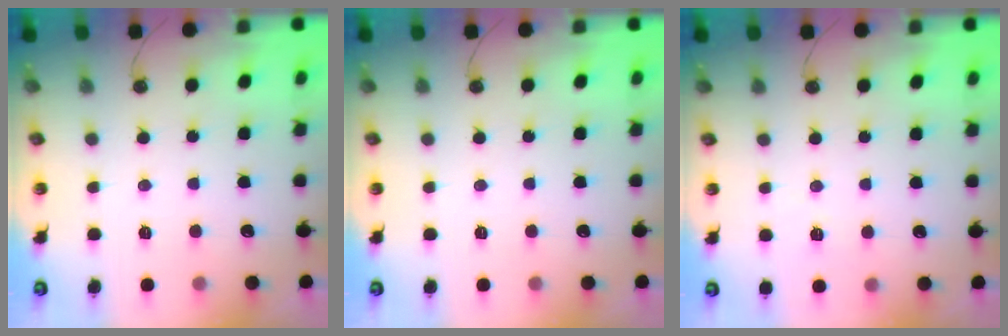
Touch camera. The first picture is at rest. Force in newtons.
{"total": 0.0}
{"total": 2.8, "press": 2.0, "slide": 2.0}